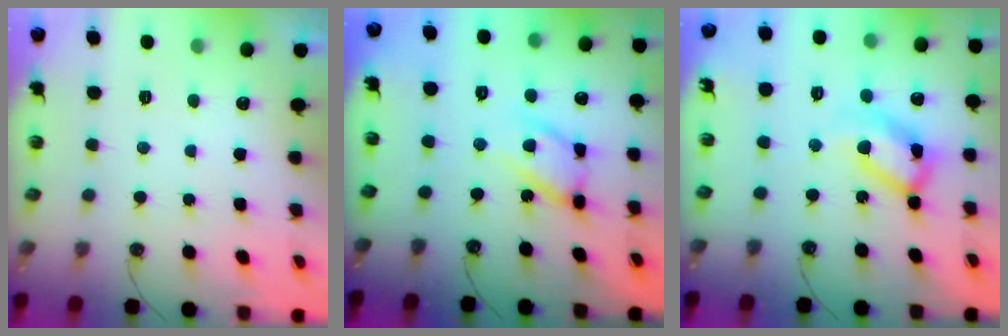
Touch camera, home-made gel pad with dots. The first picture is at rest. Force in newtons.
{"total": 12.2, "press": 12.1, "slide": 1.1}
{"total": 17.2, "press": 17.2, "slide": 1.5}